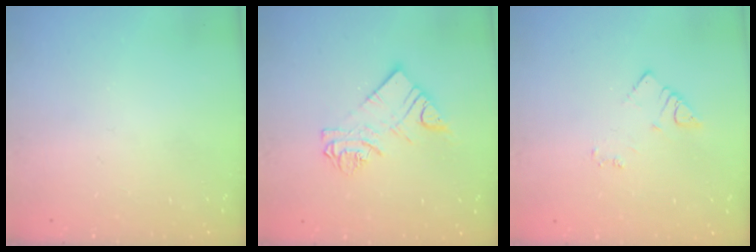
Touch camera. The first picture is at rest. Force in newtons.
{"total": 8.9, "press": 8.9, "slide": 0.7}
{"total": 2.9, "press": 2.9, "slide": 0.3}